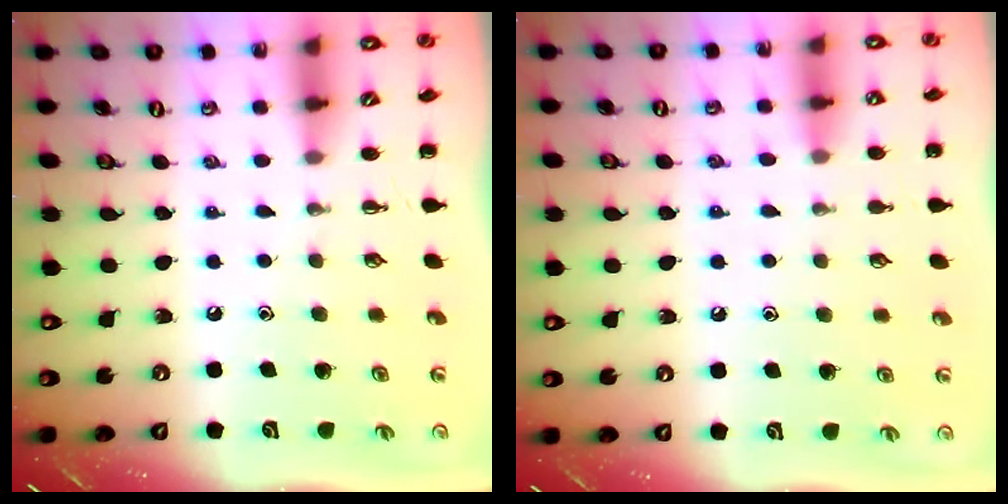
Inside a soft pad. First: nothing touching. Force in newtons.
{"total": 6.2, "press": 5.8, "slide": 2.2}